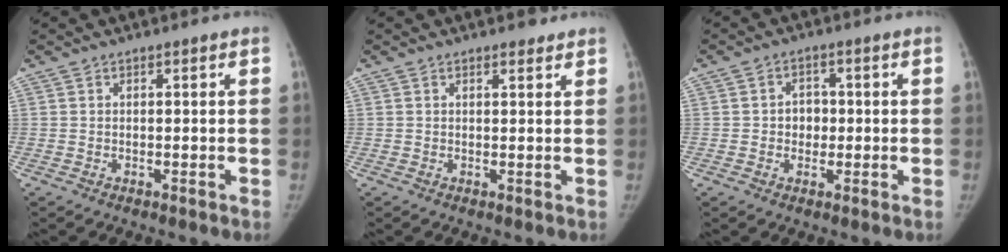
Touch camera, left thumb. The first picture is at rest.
{"total": 1.7, "force": [1.4, 0.7, 0.7], "torque": [-0.006, -0.008, 0.017]}
{"total": 3.8, "force": [-0.1, 3.3, 2.0], "torque": [-0.004, 0.007, -0.006]}